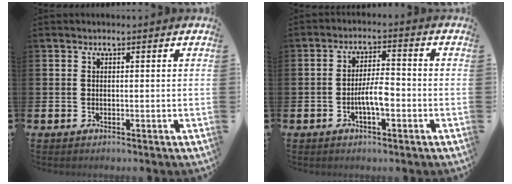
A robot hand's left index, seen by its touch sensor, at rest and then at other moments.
{"total": 4.3, "force": [-1.4, 1.4, 3.9], "torque": [-0.074, 0.012, -0.026]}